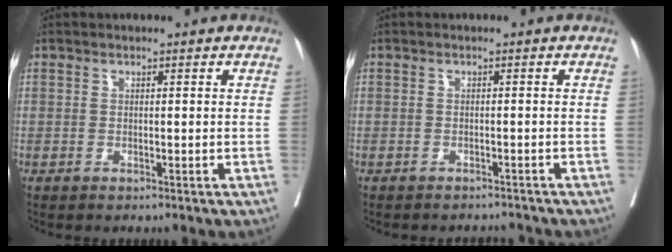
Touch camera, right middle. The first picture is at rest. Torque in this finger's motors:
{"motor_torque": [-0.03, 0.03, 0.00, 0.00]}